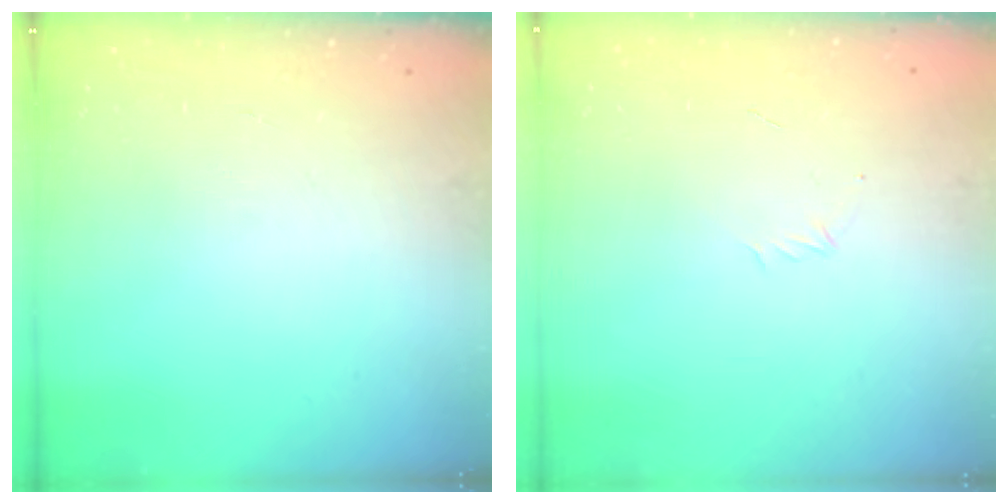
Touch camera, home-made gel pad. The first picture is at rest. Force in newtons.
{"total": 2.9, "press": 2.8, "slide": 0.7}